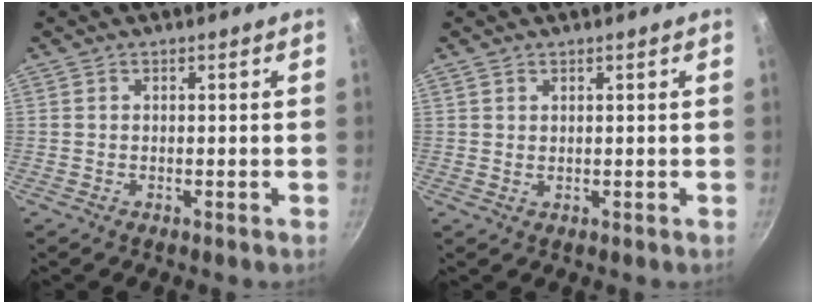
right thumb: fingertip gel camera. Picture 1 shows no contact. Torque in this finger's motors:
{"motor_torque": [-0.26, -0.38, -0.32, -0.17, 0.07]}